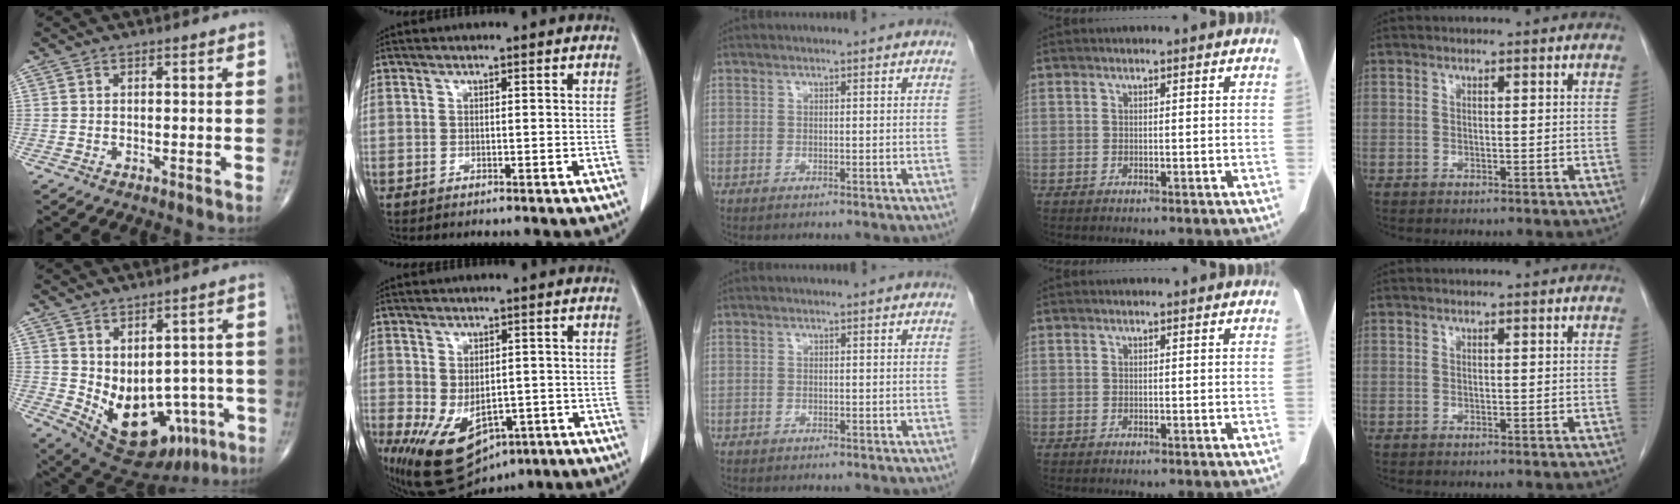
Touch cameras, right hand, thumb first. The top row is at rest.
{"thumb": {"total": 17.2, "force": [-4.6, 11.2, 12.1], "torque": [-0.159, 0.004, -0.034]}, "index": {"total": 12.9, "force": [-5.9, 8.0, 8.2], "torque": [-0.151, -0.016, -0.073]}}